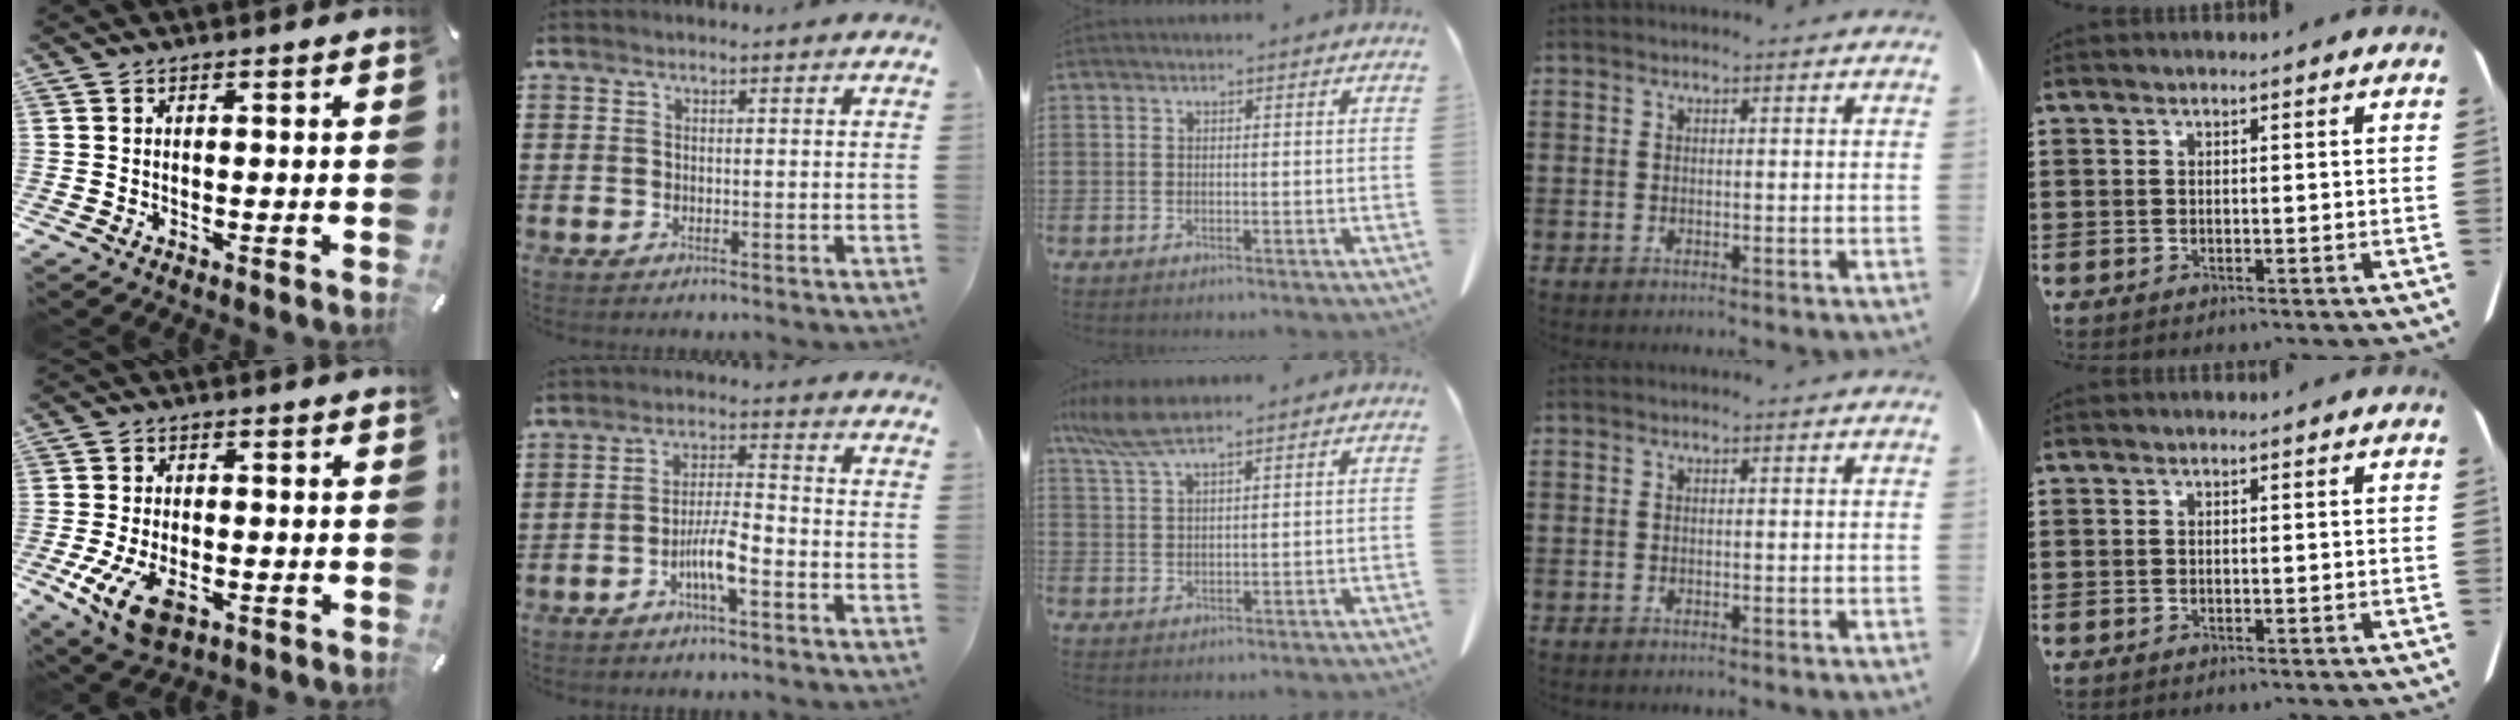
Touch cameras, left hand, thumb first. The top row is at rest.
{"thumb": {"total": 9.5, "force": [-3.5, 5.7, 6.8], "torque": [-0.147, -0.004, -0.062]}, "index": {"total": 6.0, "force": [-3.0, 1.3, 5.1], "torque": [-0.104, 0.001, -0.059]}, "middle": {"total": 6.2, "force": [4.5, 1.1, 4.1], "torque": [-0.099, -0.006, 0.081]}}